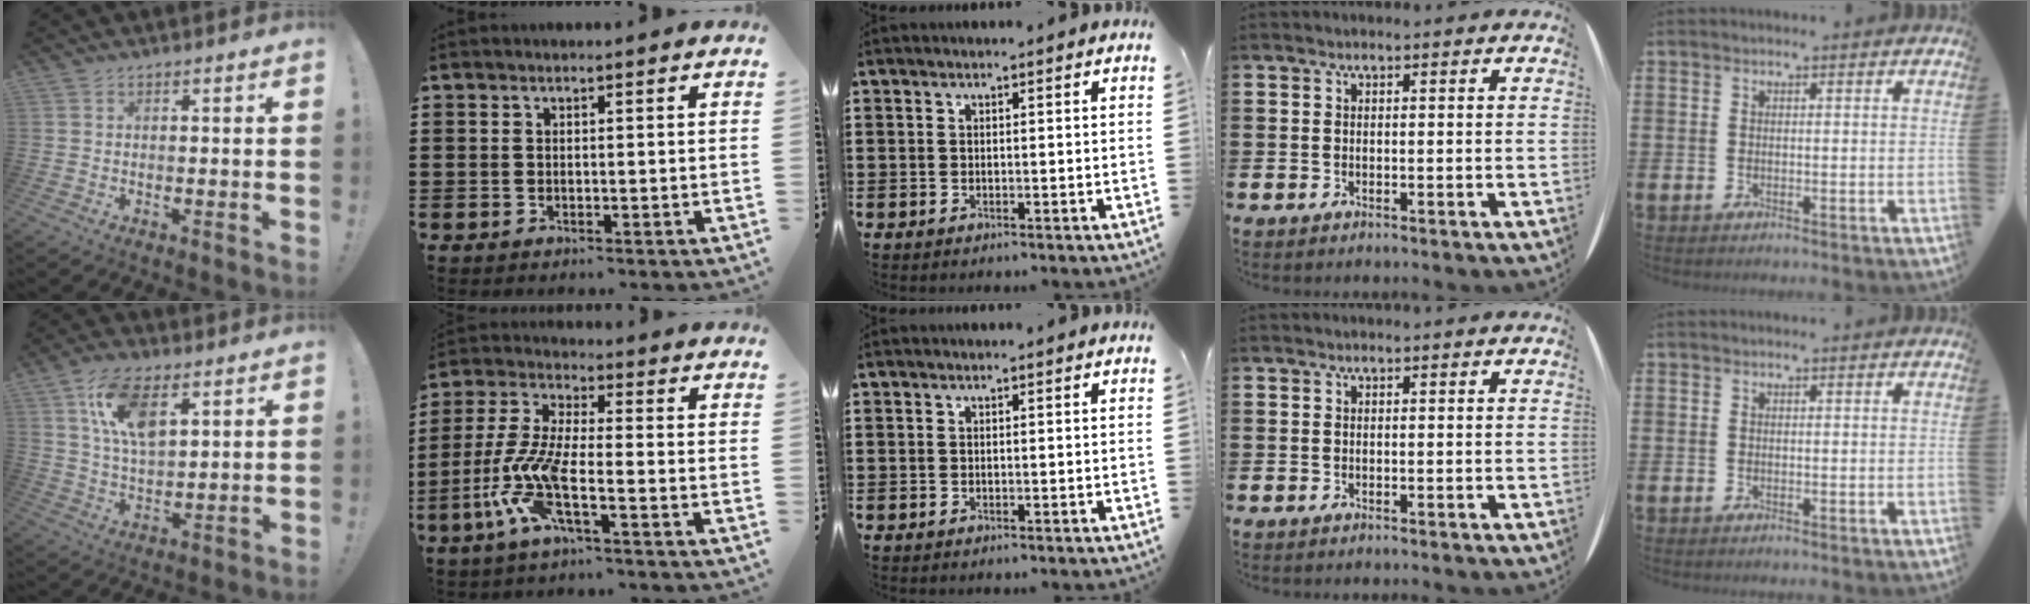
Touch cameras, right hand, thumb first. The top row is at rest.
{"thumb": {"total": 13.8, "force": [6.3, 7.0, 10.1], "torque": [-0.174, -0.009, 0.117]}, "index": {"total": 8.9, "force": [-4.1, 2.2, 7.6], "torque": [-0.200, -0.027, -0.086]}}